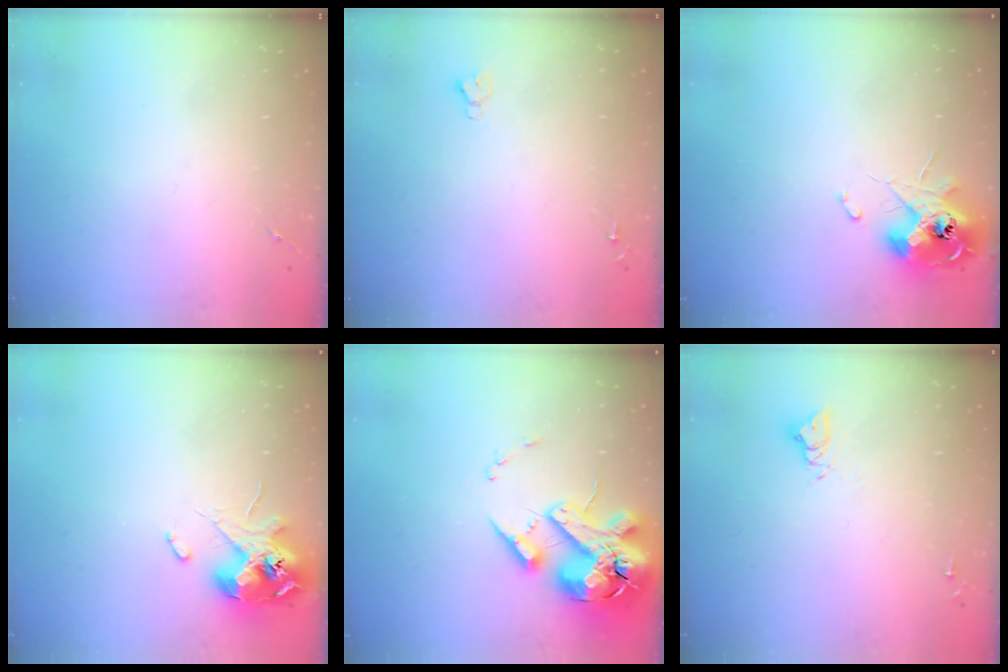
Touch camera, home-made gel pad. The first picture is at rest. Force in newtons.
{"total": 2.7, "press": 2.7, "slide": 0.0}
{"total": 12.8, "press": 12.8, "slide": 1.5}
{"total": 12.1, "press": 11.9, "slide": 1.8}
{"total": 20.7, "press": 20.4, "slide": 3.5}
{"total": 5.5, "press": 5.5, "slide": 0.5}